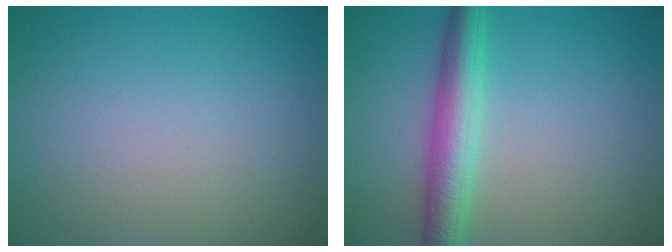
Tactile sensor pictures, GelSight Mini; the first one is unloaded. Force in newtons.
{"total": 4.7, "press": 4.7, "slide": 0.1}